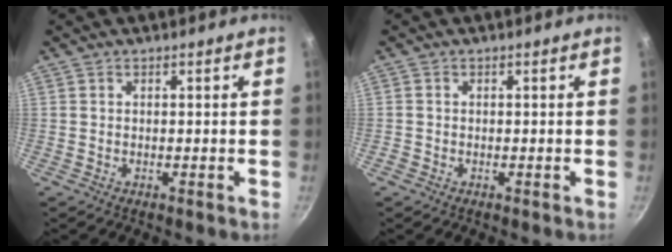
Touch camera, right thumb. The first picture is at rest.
{"total": 0.8, "force": [-0.5, 0.6, 0.1], "torque": [-0.002, 0.001, -0.009]}